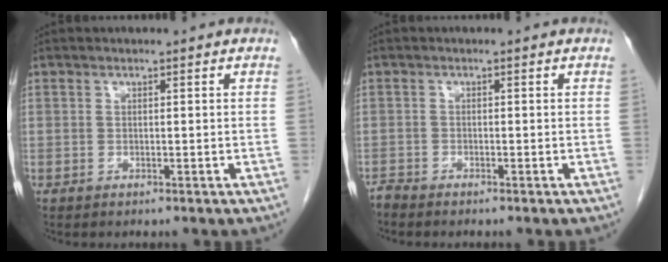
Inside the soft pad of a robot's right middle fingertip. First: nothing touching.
{"total": 1.0, "force": [-1.0, -0.1, -0.1], "torque": [-0.001, -0.005, -0.021]}